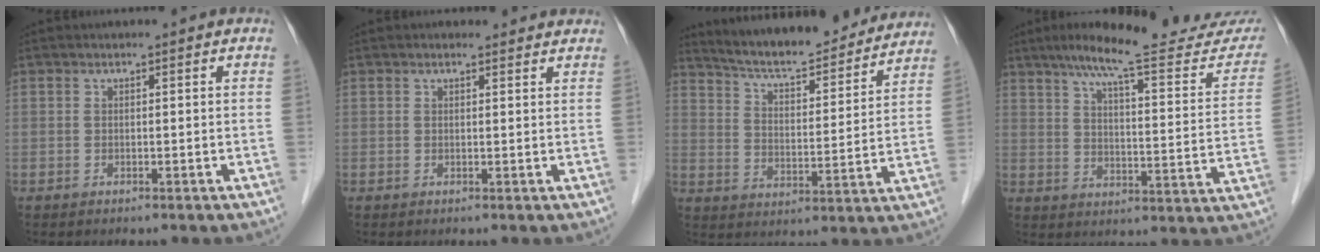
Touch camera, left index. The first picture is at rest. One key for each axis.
{"total": 2.3, "fx": 2.2, "fy": 0.8, "fz": 0.4, "tx": -0.009, "ty": 0.005, "tz": 0.016}
{"total": 19.2, "fx": 17.8, "fy": 3.1, "fz": 6.4, "tx": -0.094, "ty": -0.006, "tz": 0.248}
{"total": 22.9, "fx": 19.8, "fy": 2.7, "fz": 11.1, "tx": -0.153, "ty": -0.039, "tz": 0.252}